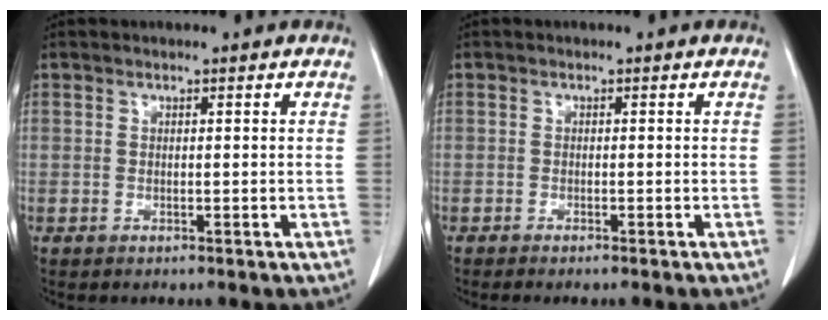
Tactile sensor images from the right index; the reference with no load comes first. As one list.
[{"total": 1.7, "force": [-1.4, 0.0, 0.9], "torque": [-0.012, -0.002, -0.019]}]